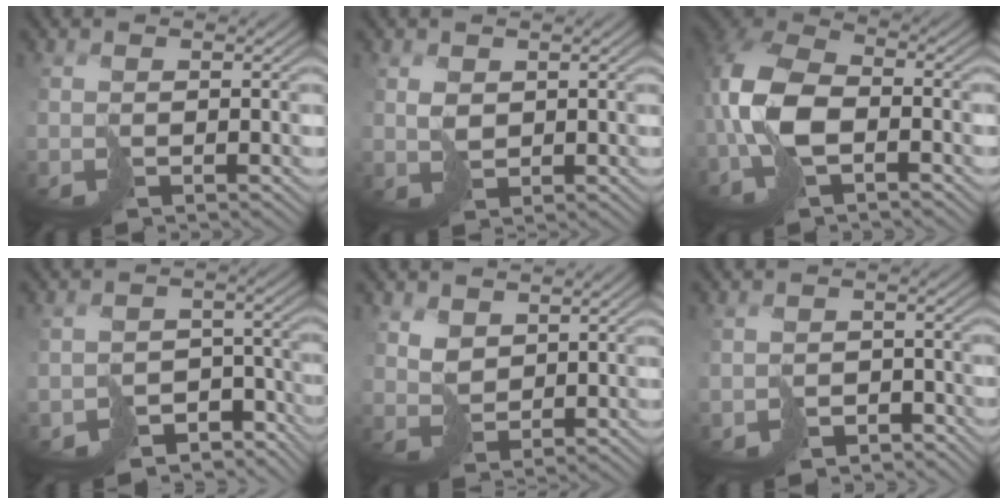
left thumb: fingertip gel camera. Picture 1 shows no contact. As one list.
[{"total": 2.0, "force": [0.7, 1.5, 1.1], "torque": [-0.030, -0.001, 0.016]}, {"total": 10.7, "force": [-2.7, 6.0, 8.4], "torque": [-0.213, 0.002, -0.068]}, {"total": 8.1, "force": [-6.3, 4.4, 2.7], "torque": [-0.048, -0.018, -0.095]}, {"total": 3.5, "force": [2.0, 2.2, 1.7], "torque": [-0.048, 0.000, 0.040]}, {"total": 3.2, "force": [-2.6, 1.8, 0.7], "torque": [-0.006, -0.005, -0.050]}]